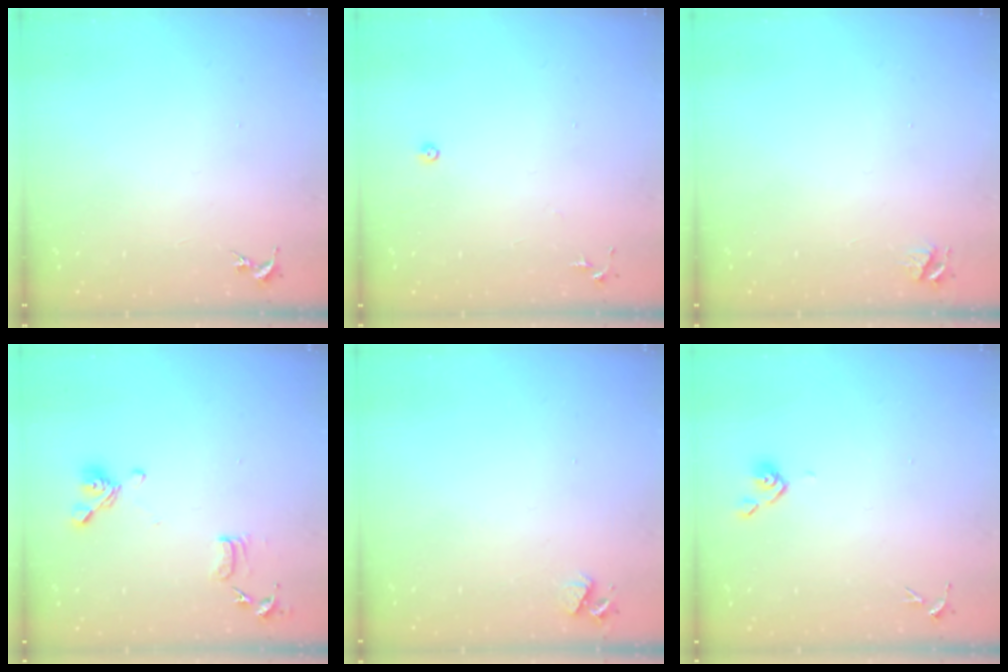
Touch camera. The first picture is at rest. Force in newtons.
{"total": 5.5, "press": 5.5, "slide": 0.5}
{"total": 4.0, "press": 3.9, "slide": 0.4}
{"total": 12.9, "press": 12.8, "slide": 1.9}
{"total": 4.1, "press": 4.0, "slide": 0.6}
{"total": 3.8, "press": 3.7, "slide": 0.8}